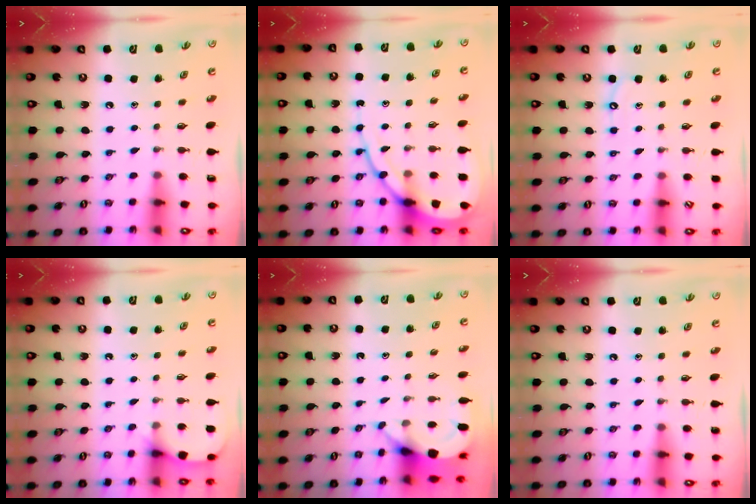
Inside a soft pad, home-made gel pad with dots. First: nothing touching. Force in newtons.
{"total": 10.2, "press": 10.2, "slide": 1.0}
{"total": 3.6, "press": 3.6, "slide": 0.5}
{"total": 5.3, "press": 5.3, "slide": 0.4}
{"total": 3.6, "press": 3.6, "slide": 0.2}
{"total": 0.0}